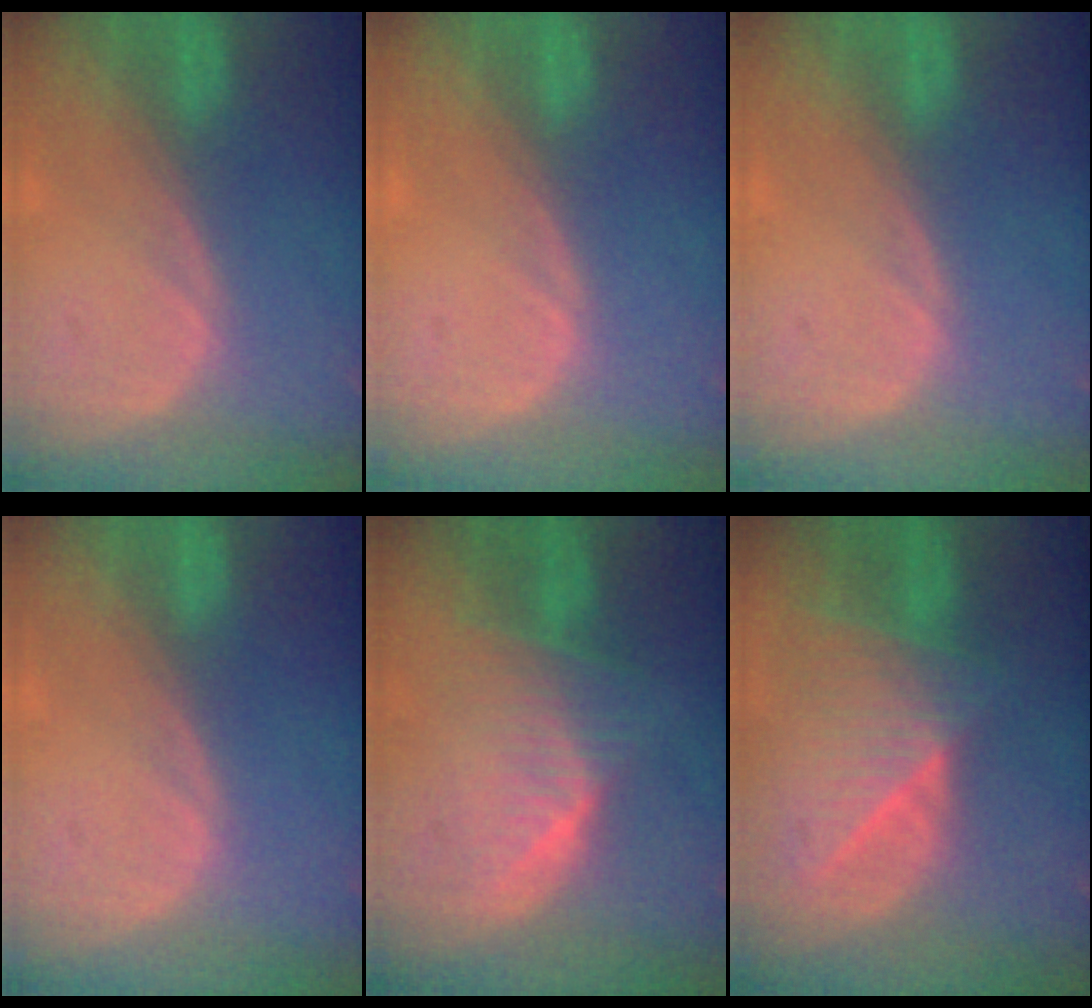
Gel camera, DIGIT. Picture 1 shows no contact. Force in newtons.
{"total": 0.5, "press": 0.1, "slide": 0.5}
{"total": 0.0}
{"total": 0.0}
{"total": 6.7, "press": 6.3, "slide": 2.2}
{"total": 9.0, "press": 8.1, "slide": 4.1}